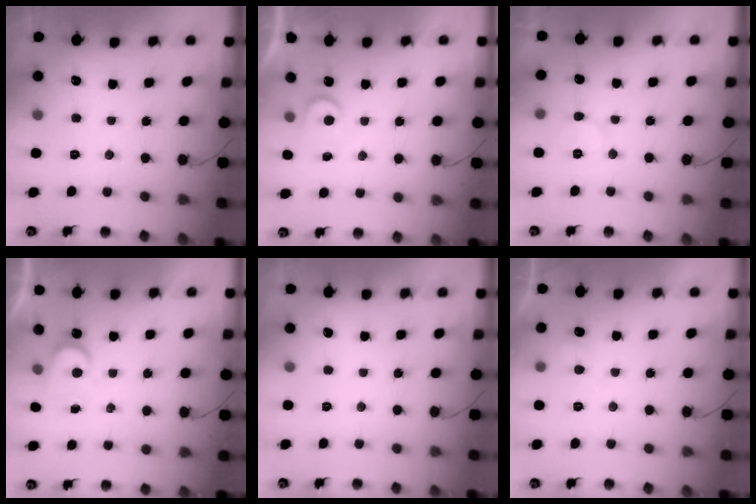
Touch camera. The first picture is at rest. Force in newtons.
{"total": 3.7, "press": 3.7, "slide": 0.4}
{"total": 5.7, "press": 5.6, "slide": 0.6}
{"total": 4.8, "press": 4.8, "slide": 0.7}
{"total": 0.0}
{"total": 5.1, "press": 5.0, "slide": 0.5}